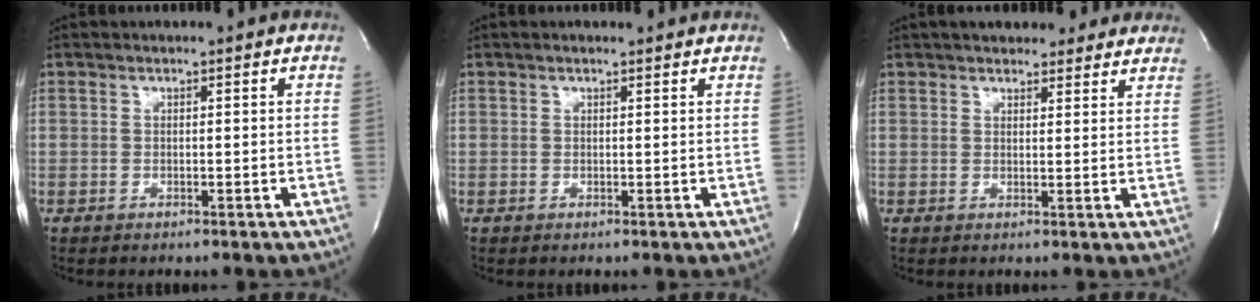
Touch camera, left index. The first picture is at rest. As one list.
[{"total": 2.2, "force": [2.1, 0.3, 0.7], "torque": [-0.015, 0.011, 0.021]}, {"total": 12.0, "force": [10.5, 3.9, 4.5], "torque": [-0.038, 0.023, 0.127]}]